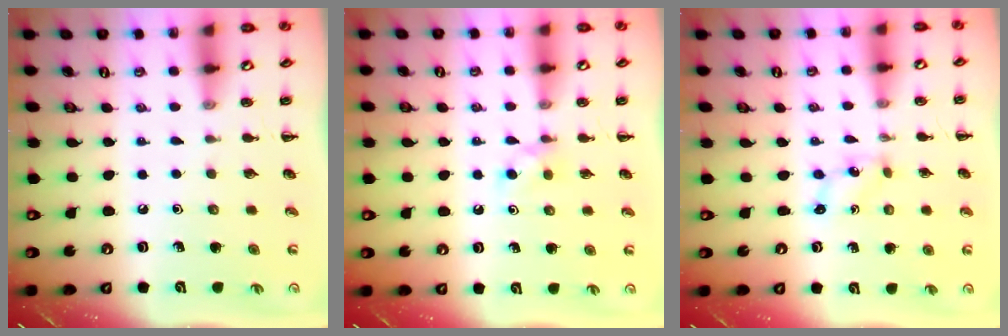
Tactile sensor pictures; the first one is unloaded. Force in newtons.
{"total": 3.5, "press": 3.4, "slide": 1.1}
{"total": 0.8, "press": 0.8, "slide": 0.3}